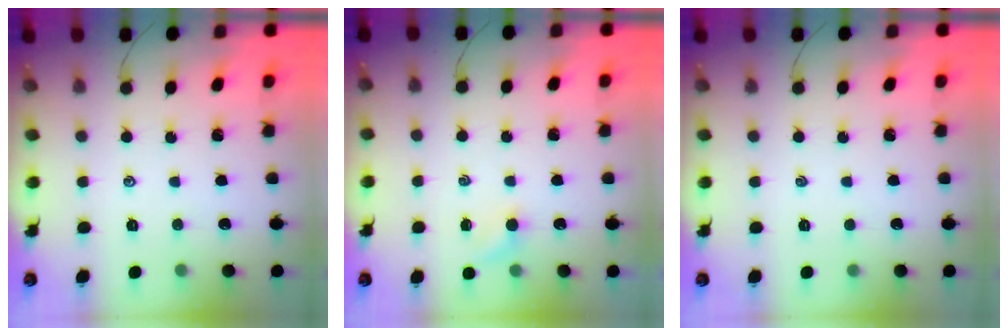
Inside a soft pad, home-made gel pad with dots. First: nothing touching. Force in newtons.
{"total": 2.9, "press": 2.7, "slide": 0.9}
{"total": 0.0}